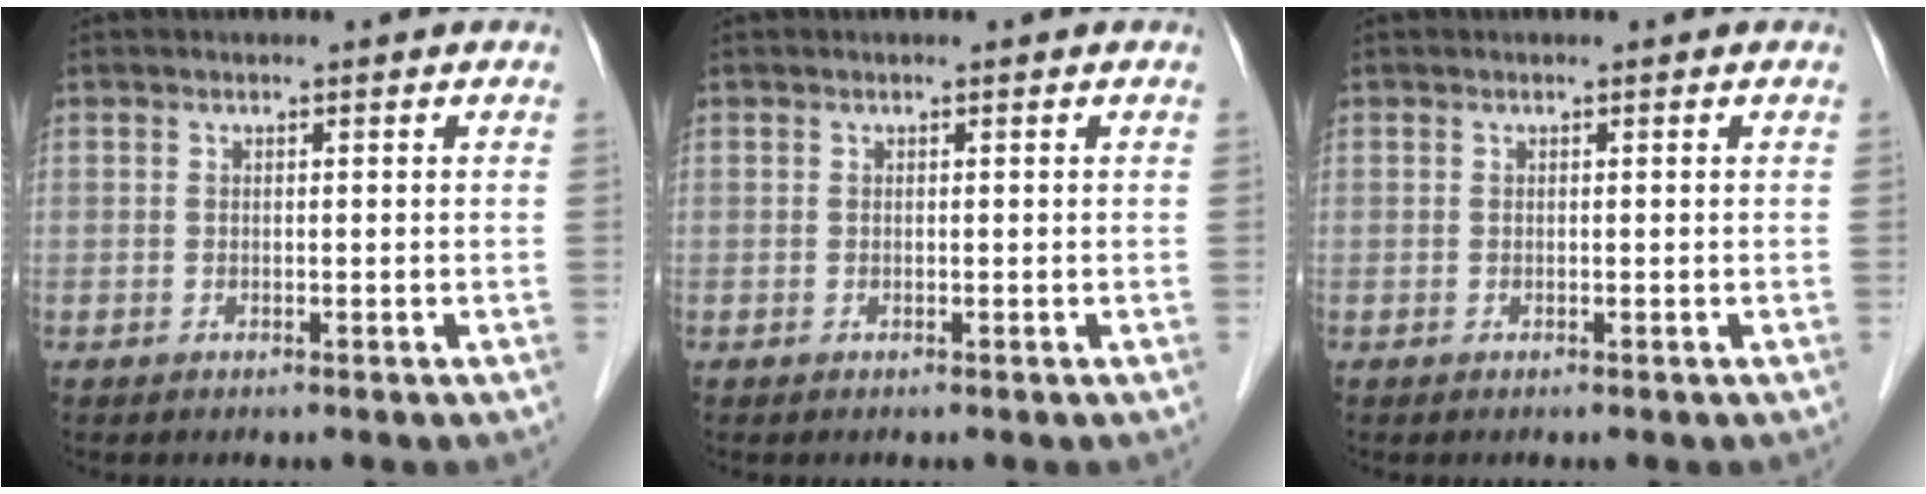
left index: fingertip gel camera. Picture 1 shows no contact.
{"total": 0.0}
{"total": 0.0}